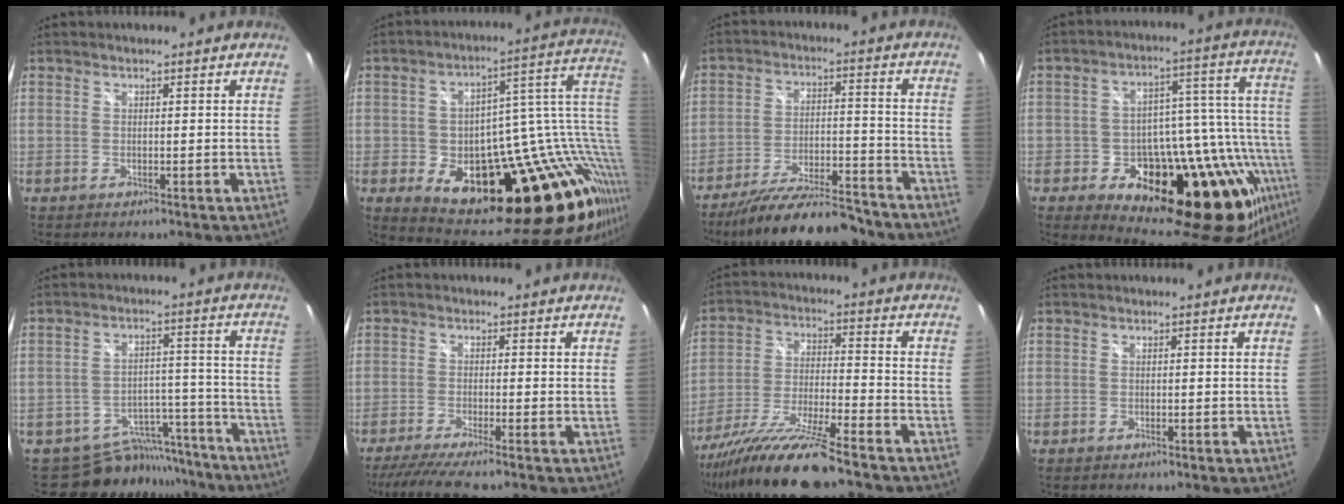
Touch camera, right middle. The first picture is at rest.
{"total": 29.9, "force": [-4.1, 16.5, 24.6], "torque": [-0.362, 0.012, -0.028]}
{"total": 18.7, "force": [-16.1, 3.8, 8.7], "torque": [-0.162, -0.022, -0.239]}
{"total": 28.4, "force": [-13.5, 13.9, 20.8], "torque": [-0.277, 0.005, -0.178]}
{"total": 11.4, "force": [-10.1, 5.1, 0.8], "torque": [-0.015, 0.036, -0.138]}
{"total": 6.1, "force": [-5.1, -0.9, 3.3], "torque": [-0.080, -0.025, -0.091]}
{"total": 15.9, "force": [-13.1, 0.2, 9.0], "torque": [-0.182, -0.032, -0.241]}
{"total": 0.0}